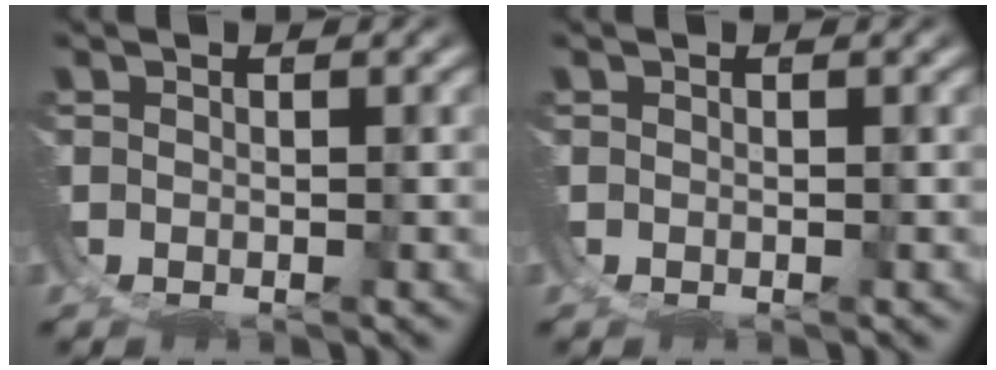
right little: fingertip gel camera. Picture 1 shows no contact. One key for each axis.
{"total": 0.0}